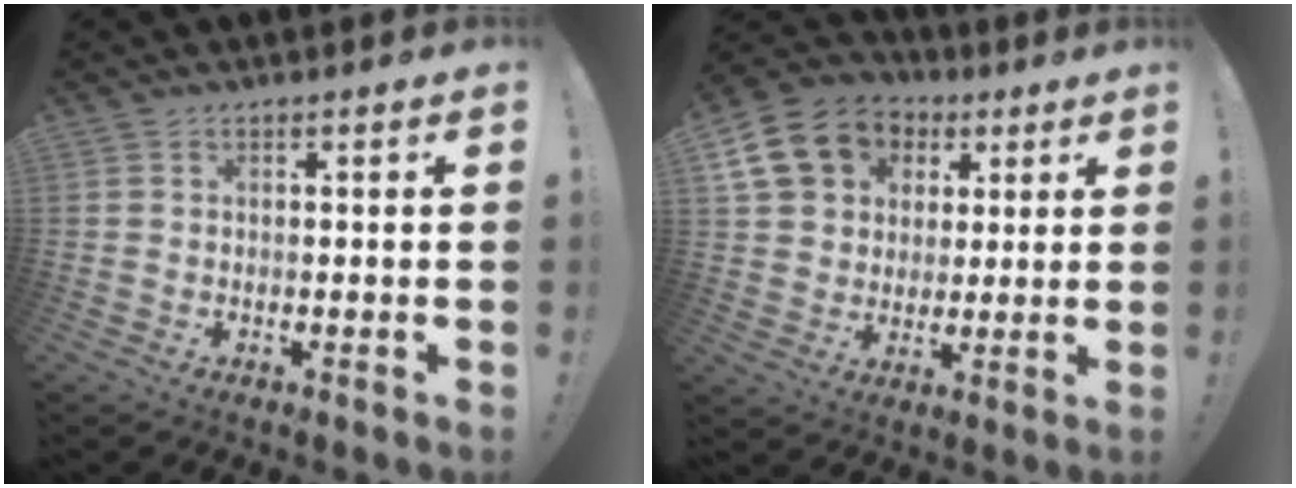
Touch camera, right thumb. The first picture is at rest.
{"total": 15.0, "force": [5.6, 12.4, 6.4], "torque": [-0.086, -0.018, 0.119]}